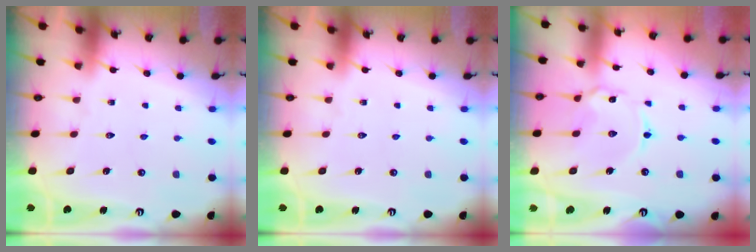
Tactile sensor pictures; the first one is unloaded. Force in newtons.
{"total": 0.0}
{"total": 3.0, "press": 3.0, "slide": 0.4}